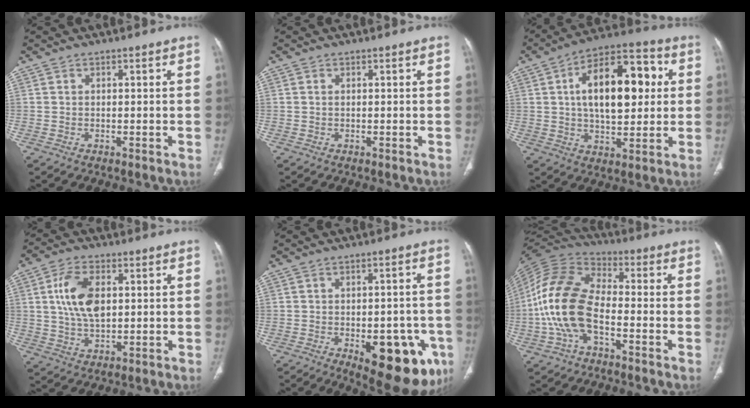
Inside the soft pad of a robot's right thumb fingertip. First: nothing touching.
{"total": 0.0}
{"total": 19.2, "force": [3.5, 9.9, 16.1], "torque": [-0.224, 0.019, 0.051]}
{"total": 10.0, "force": [2.0, 5.6, 8.0], "torque": [-0.150, -0.002, 0.041]}
{"total": 16.9, "force": [-6.6, 7.9, 13.5], "torque": [-0.121, 0.016, -0.067]}
{"total": 15.4, "force": [-3.6, 8.4, 12.4], "torque": [-0.260, 0.033, -0.076]}